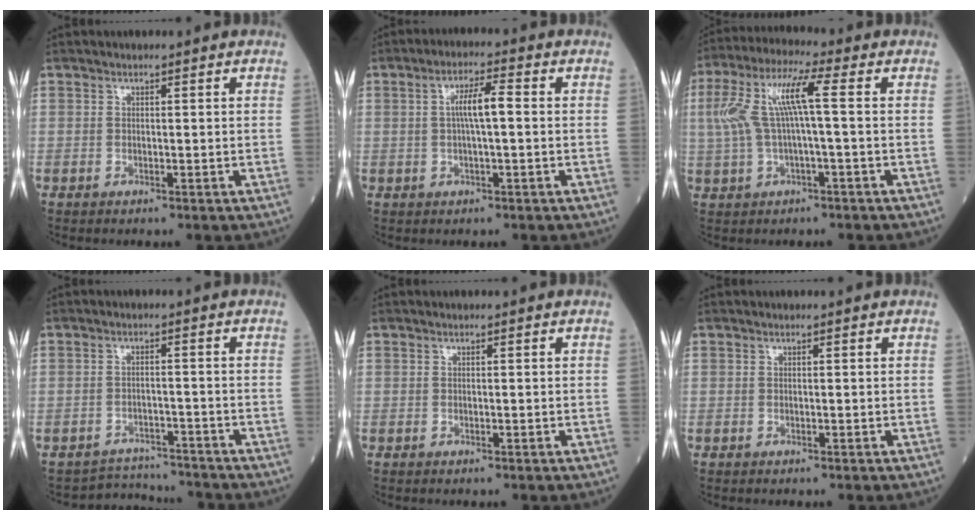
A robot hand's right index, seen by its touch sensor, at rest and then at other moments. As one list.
[{"total": 4.8, "force": [0.5, 0.4, 4.7], "torque": [-0.087, 0.009, 0.006]}, {"total": 9.6, "force": [1.2, 1.3, 9.4], "torque": [-0.205, 0.036, 0.024]}, {"total": 5.2, "force": [-5.0, 0.6, -1.3], "torque": [0.018, 0.017, -0.074]}, {"total": 0.0}, {"total": 0.0}]